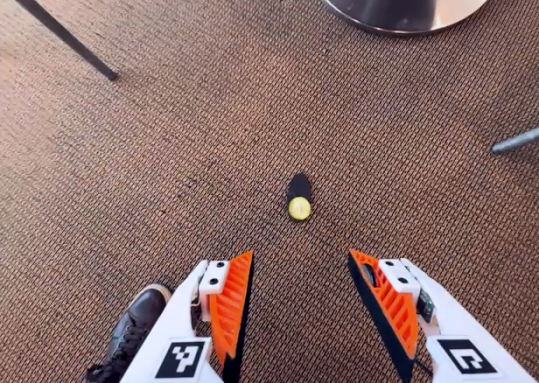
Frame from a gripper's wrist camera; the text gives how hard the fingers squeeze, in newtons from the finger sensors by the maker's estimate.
{"total": 0.0}